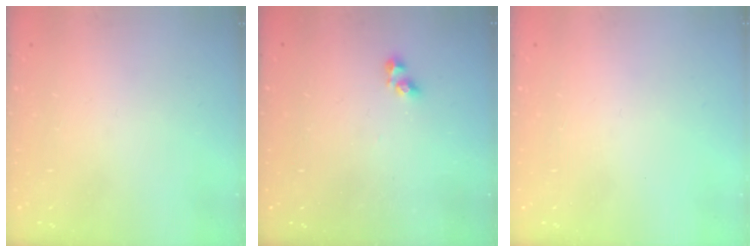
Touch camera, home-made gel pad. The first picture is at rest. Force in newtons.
{"total": 4.2, "press": 4.1, "slide": 0.2}
{"total": 0.0}